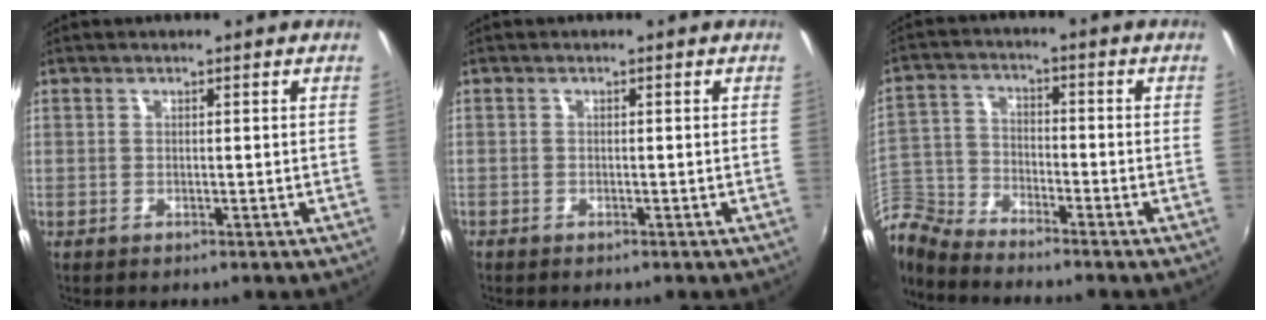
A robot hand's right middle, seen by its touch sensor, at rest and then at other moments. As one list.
[{"total": 0.5, "force": [-0.4, 0.4, -0.1], "torque": [0.000, 0.002, -0.007]}, {"total": 8.1, "force": [-6.8, 3.5, 2.6], "torque": [-0.066, 0.005, -0.147]}]